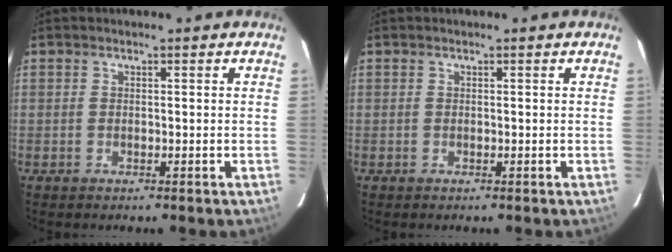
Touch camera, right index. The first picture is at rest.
{"total": 0.0}